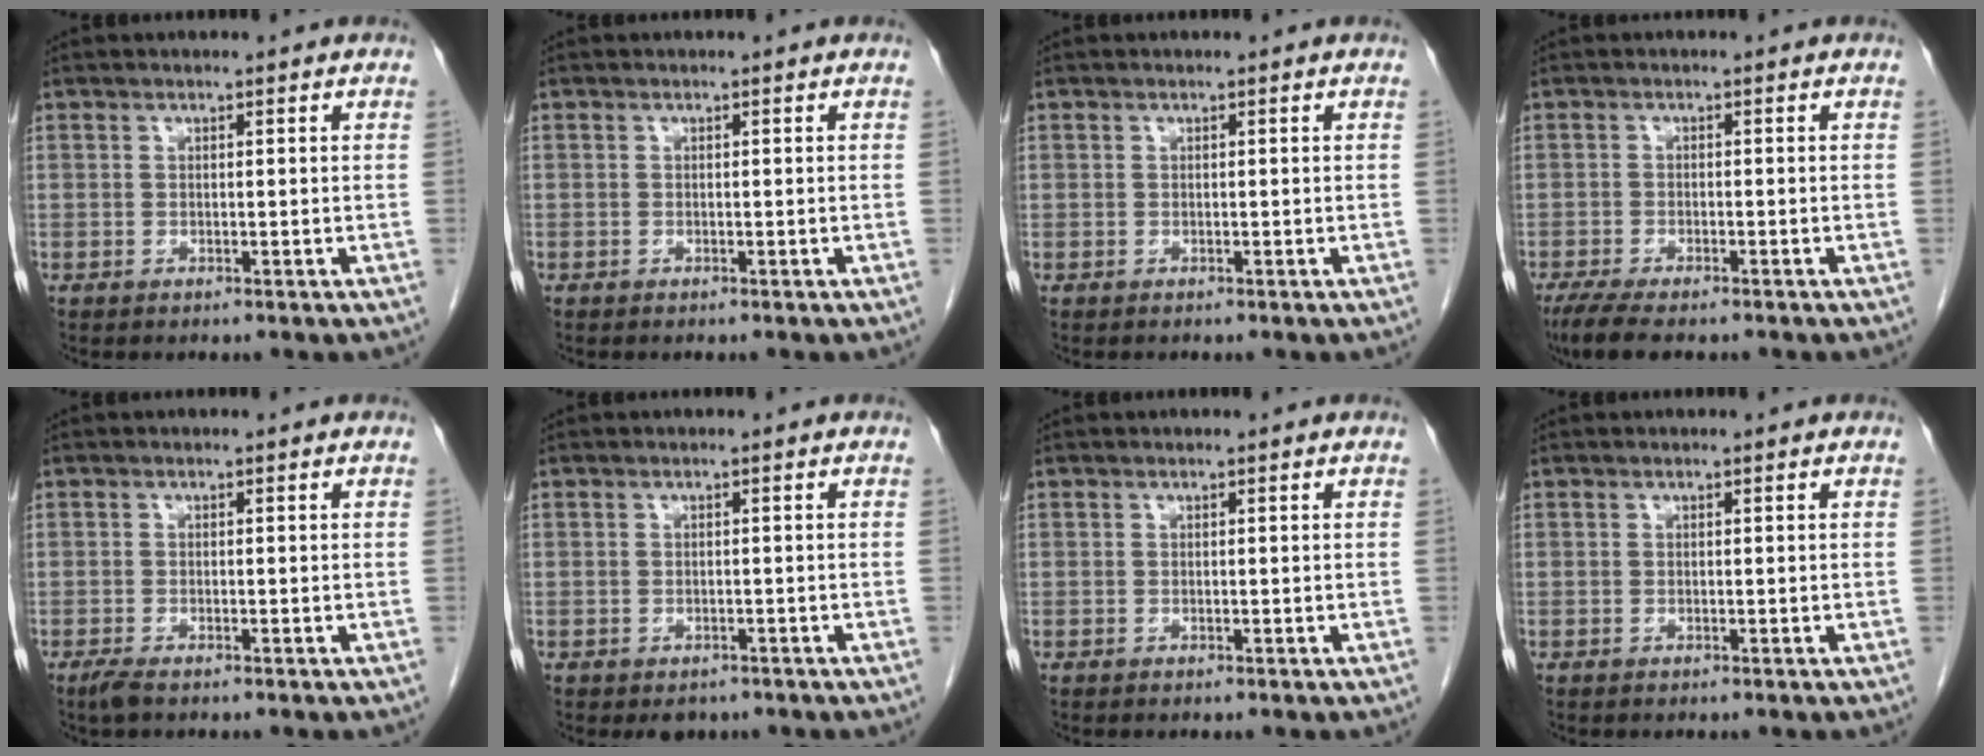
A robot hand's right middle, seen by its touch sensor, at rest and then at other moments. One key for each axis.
{"total": 0.0}
{"total": 0.0}
{"total": 6.8, "fx": -5.3, "fy": 1.8, "fz": 4.0, "tx": -0.068, "ty": -0.015, "tz": -0.083}
{"total": 1.7, "fx": -1.2, "fy": 0.3, "fz": 1.1, "tx": -0.031, "ty": -0.006, "tz": -0.023}
{"total": 2.4, "fx": -1.8, "fy": 1.4, "fz": 0.8, "tx": -0.009, "ty": 0.000, "tz": -0.017}
{"total": 0.0}
{"total": 0.0}